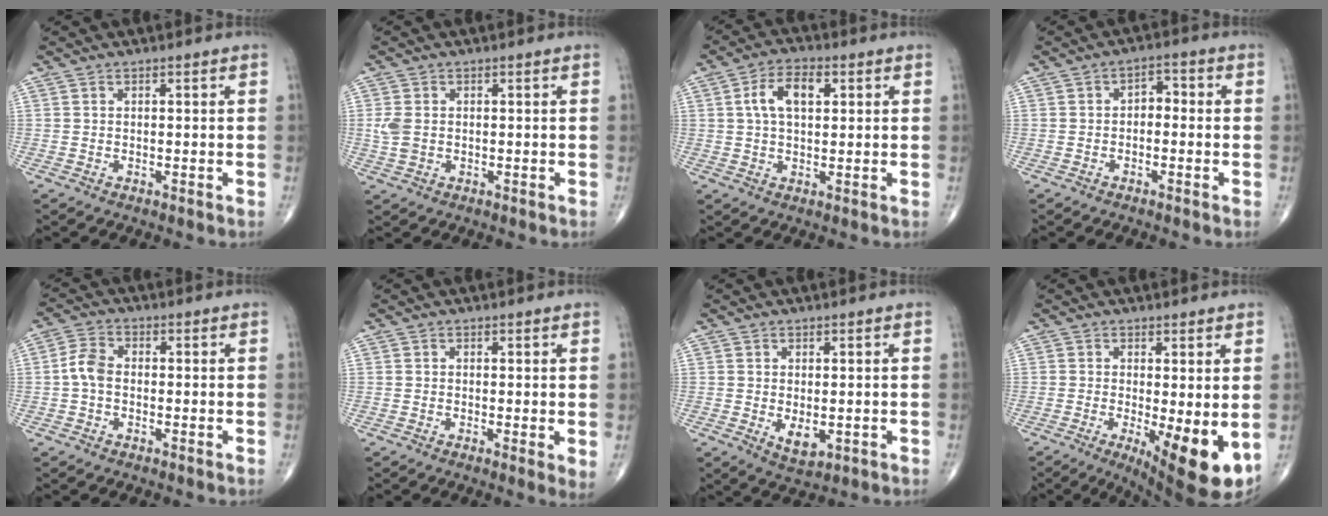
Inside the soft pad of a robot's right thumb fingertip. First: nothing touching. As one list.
[{"total": 3.3, "force": [0.0, 2.3, 2.4], "torque": [-0.062, 0.002, 0.002]}, {"total": 7.5, "force": [1.9, 4.1, 5.9], "torque": [-0.105, 0.011, 0.032]}, {"total": 3.2, "force": [-0.4, 2.1, 2.4], "torque": [-0.016, 0.019, -0.017]}, {"total": 4.4, "force": [-0.5, 2.9, 3.3], "torque": [-0.066, 0.013, -0.019]}, {"total": 2.4, "force": [0.1, 0.6, 2.3], "torque": [-0.036, -0.009, -0.004]}, {"total": 3.9, "force": [-0.5, 2.2, 3.2], "torque": [-0.041, -0.008, 0.004]}, {"total": 11.0, "force": [-2.3, 3.2, 10.3], "torque": [-0.147, -0.026, -0.025]}]